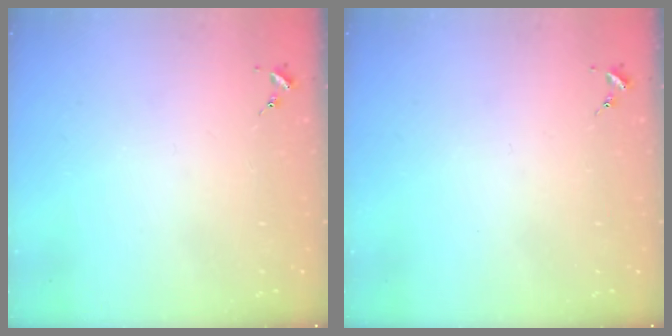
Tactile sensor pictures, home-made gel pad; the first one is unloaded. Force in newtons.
{"total": 0.0}